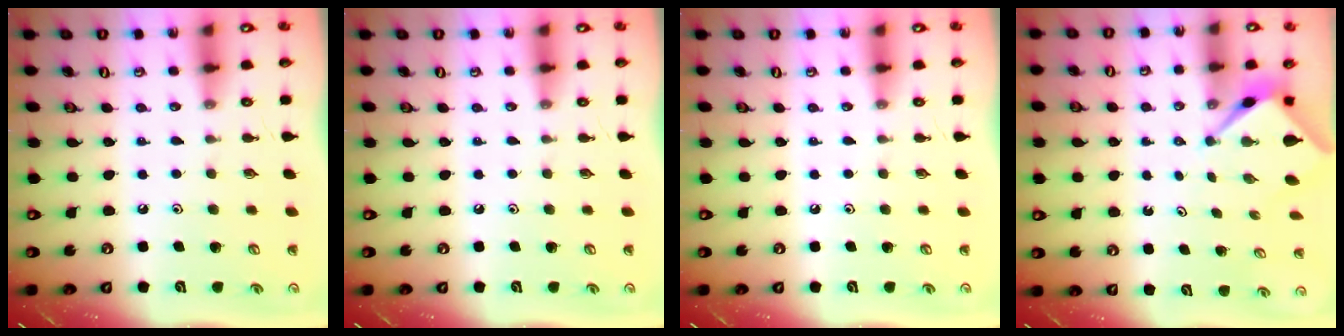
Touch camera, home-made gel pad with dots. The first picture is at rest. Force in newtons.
{"total": 0.0}
{"total": 0.0}
{"total": 2.6, "press": 2.6, "slide": 0.1}